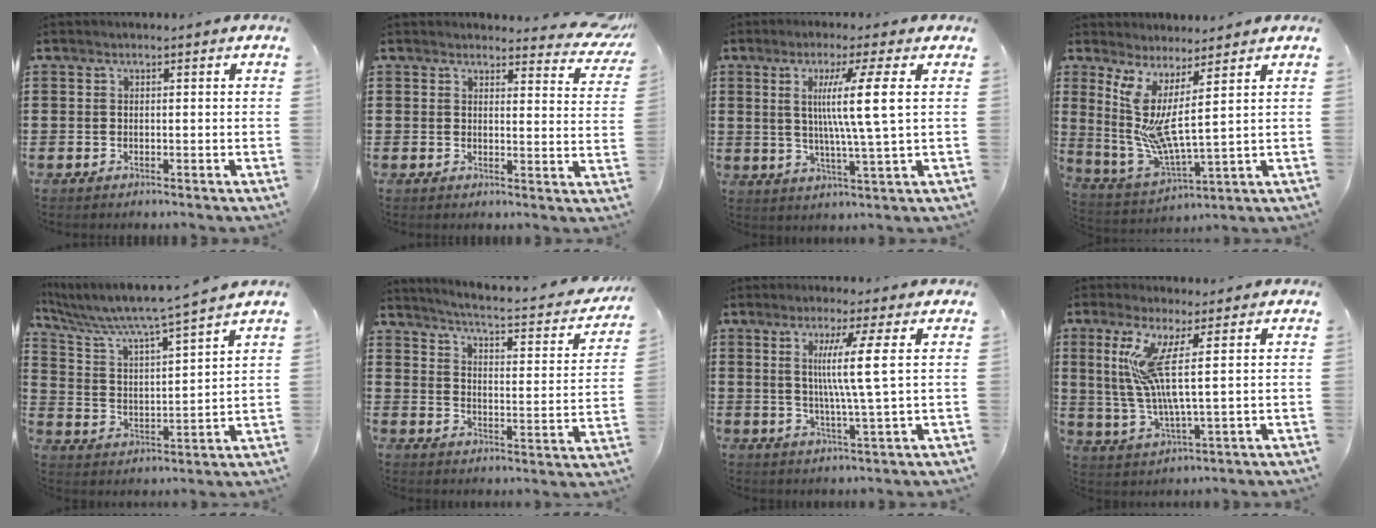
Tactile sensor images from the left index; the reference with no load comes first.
{"total": 3.8, "force": [3.5, 0.9, 1.1], "torque": [-0.018, -0.018, 0.062]}
{"total": 9.2, "force": [2.1, -0.5, 8.9], "torque": [-0.172, 0.001, 0.026]}
{"total": 6.3, "force": [2.6, 0.7, 5.6], "torque": [-0.127, -0.044, 0.046]}
{"total": 6.2, "force": [5.5, -0.3, 2.9], "torque": [-0.082, -0.042, 0.085]}
{"total": 3.3, "force": [2.8, -0.4, 1.8], "torque": [-0.054, -0.032, 0.035]}
{"total": 7.9, "force": [2.0, -0.9, 7.5], "torque": [-0.148, -0.004, 0.024]}
{"total": 10.1, "force": [3.4, 1.3, 9.4], "torque": [-0.209, -0.010, 0.054]}